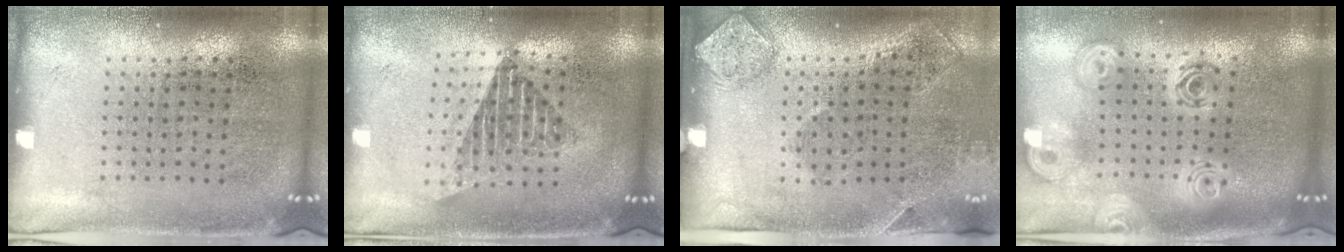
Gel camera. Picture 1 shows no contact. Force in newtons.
{"total": 1.7, "press": 1.4, "slide": 1.0}
{"total": 1.9, "press": 1.2, "slide": 1.5}
{"total": 2.5, "press": 1.9, "slide": 1.6}